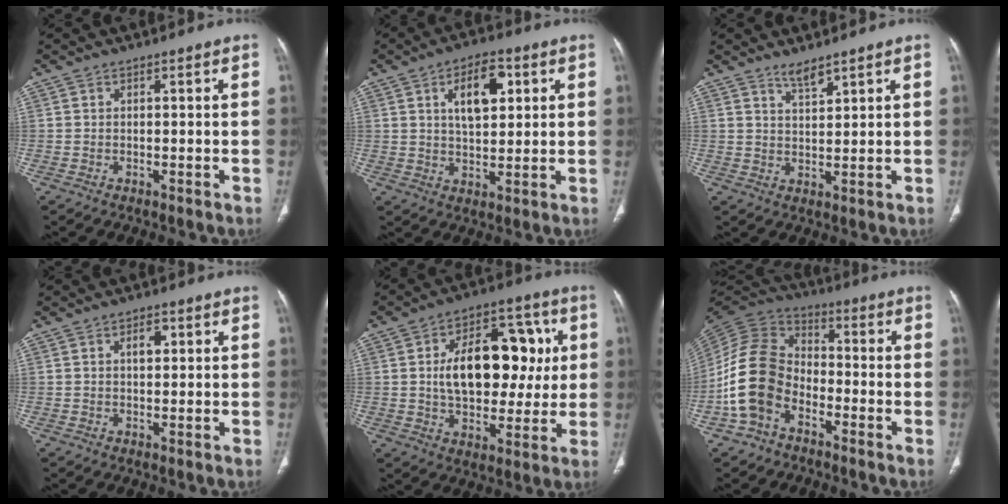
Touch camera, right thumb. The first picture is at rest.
{"total": 9.7, "force": [3.3, 4.9, 7.7], "torque": [-0.095, -0.007, 0.054]}
{"total": 3.0, "force": [2.6, 0.5, 1.4], "torque": [-0.021, -0.024, 0.052]}
{"total": 2.6, "force": [0.8, 1.5, 2.0], "torque": [-0.022, -0.001, 0.012]}
{"total": 19.4, "force": [2.4, 12.0, 15.1], "torque": [-0.186, 0.021, 0.041]}
{"total": 14.4, "force": [-5.5, 10.1, 8.7], "torque": [-0.168, 0.051, -0.118]}